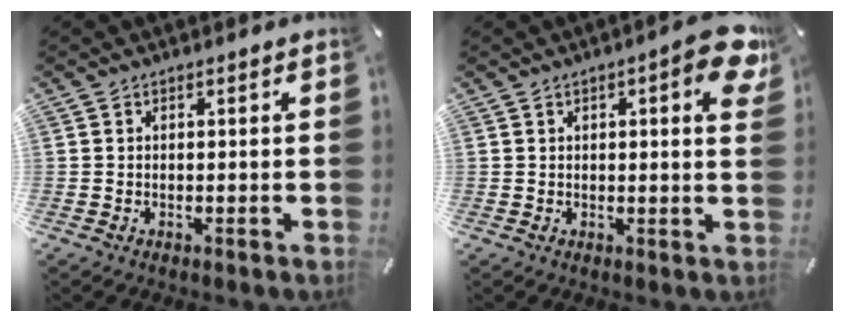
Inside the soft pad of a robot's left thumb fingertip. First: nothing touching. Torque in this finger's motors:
{"motor_torque": [0.50, 0.39, 0.26, -0.23, 0.04]}